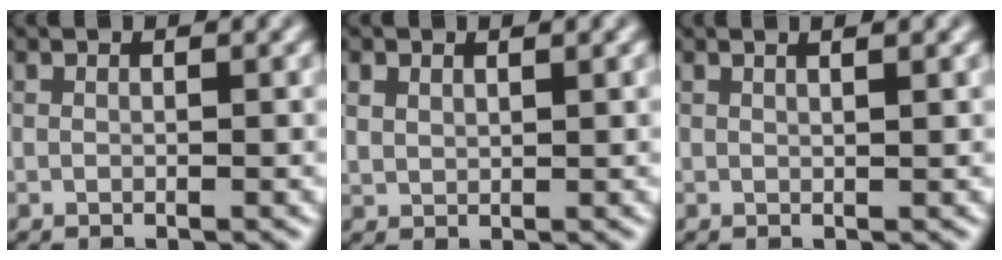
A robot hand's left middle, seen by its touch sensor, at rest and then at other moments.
{"total": 0.6, "force": [0.5, 0.2, 0.2], "torque": [-0.013, 0.001, 0.026]}
{"total": 2.0, "force": [1.2, 0.8, 1.3], "torque": [0.007, 0.016, -0.004]}